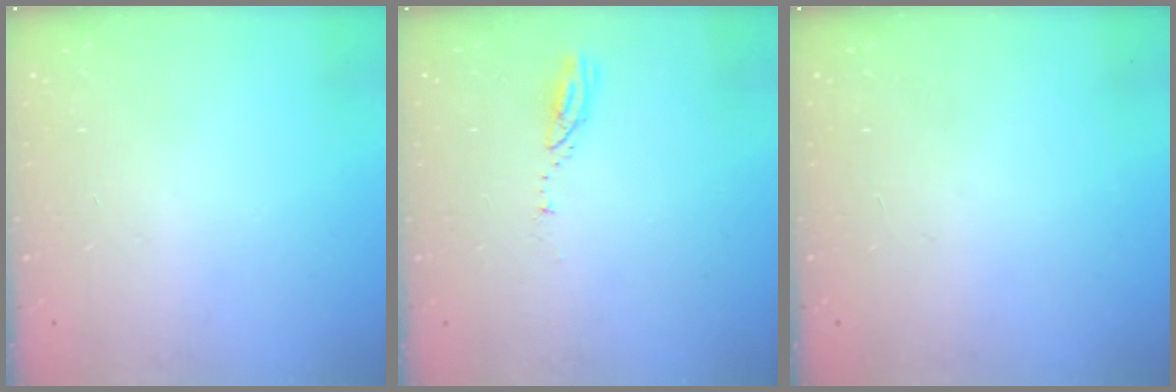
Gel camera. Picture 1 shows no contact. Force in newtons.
{"total": 3.0, "press": 3.0, "slide": 0.1}
{"total": 0.0}